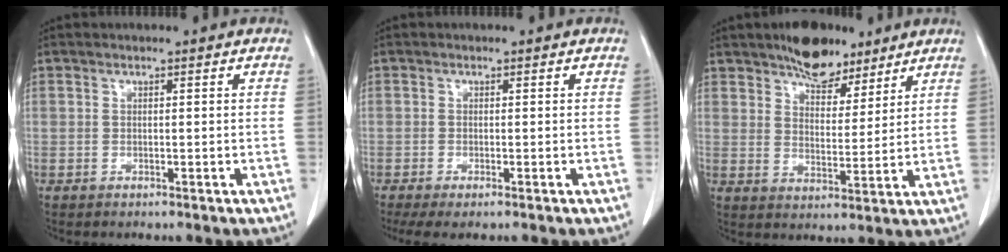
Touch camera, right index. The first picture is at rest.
{"total": 3.7, "force": [-2.7, 0.7, 2.5], "torque": [-0.038, -0.010, -0.042]}
{"total": 8.8, "force": [6.8, 4.0, 3.9], "torque": [-0.054, 0.003, 0.111]}